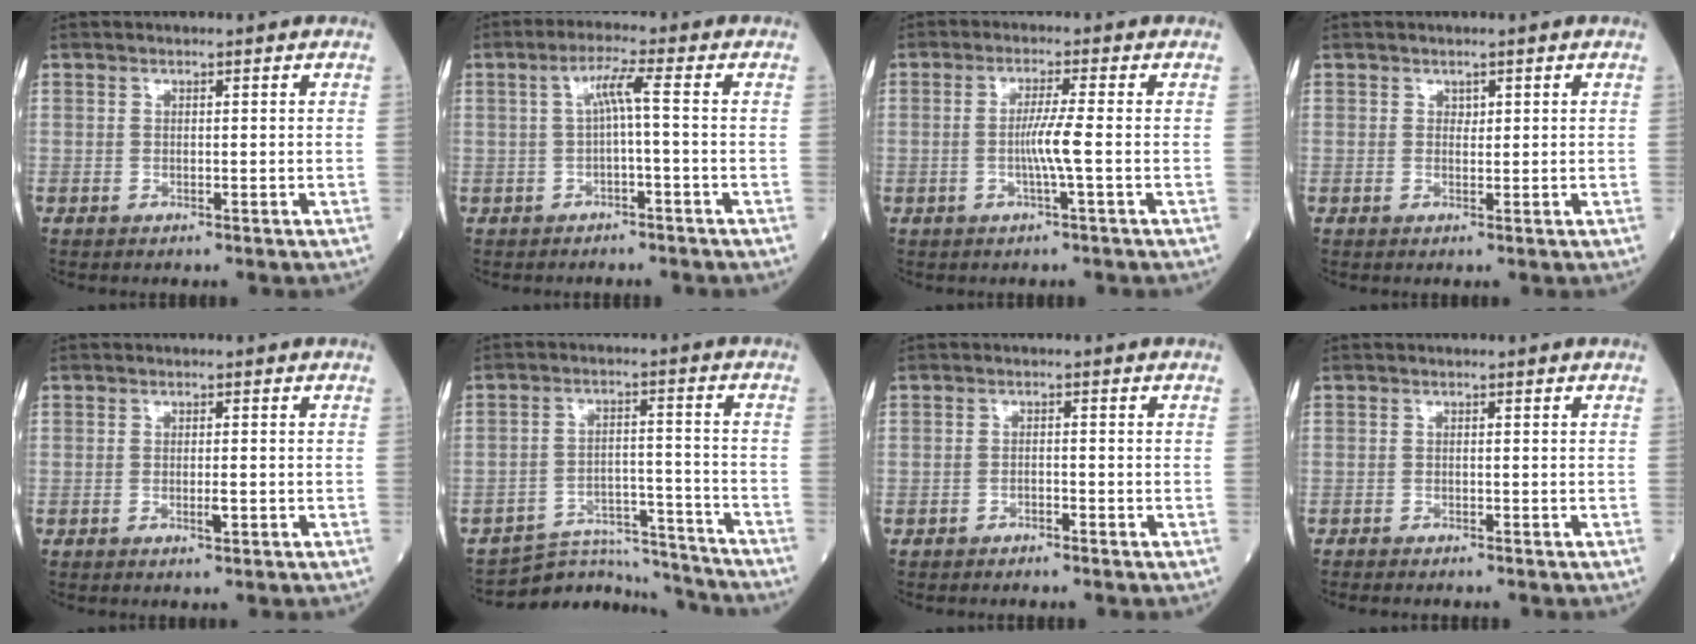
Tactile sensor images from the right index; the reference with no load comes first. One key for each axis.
{"total": 3.8, "fx": 0.0, "fy": -0.4, "fz": 3.8, "tx": -0.074, "ty": 0.015, "tz": 0.004}
{"total": 4.0, "fx": -0.6, "fy": -1.0, "fz": 3.8, "tx": -0.075, "ty": -0.004, "tz": -0.013}
{"total": 0.7, "fx": 0.6, "fy": 0.3, "fz": 0.3, "tx": 0.000, "ty": -0.003, "tz": 0.008}
{"total": 1.7, "fx": -0.5, "fy": 0.4, "fz": 1.5, "tx": -0.026, "ty": -0.002, "tz": -0.007}
{"total": 10.6, "fx": -10.5, "fy": 1.0, "fz": -0.8, "tx": 0.017, "ty": 0.038, "tz": -0.163}
{"total": 0.9, "fx": -0.8, "fy": 0.2, "fz": 0.4, "tx": -0.007, "ty": 0.000, "tz": -0.015}
{"total": 2.5, "fx": -2.2, "fy": 0.4, "fz": 1.0, "tx": -0.018, "ty": -0.005, "tz": -0.029}